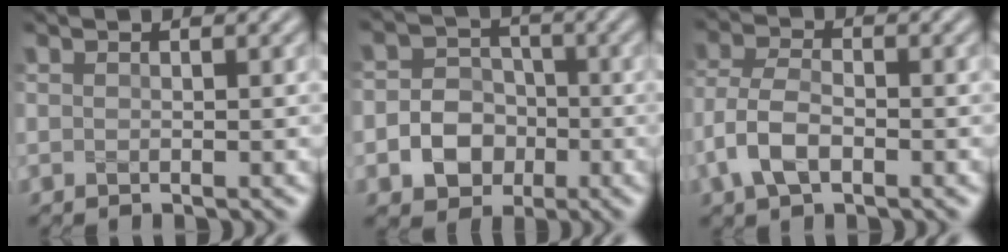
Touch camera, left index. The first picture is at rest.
{"total": 5.1, "force": [-1.5, 4.3, 2.2], "torque": [-0.012, -0.003, -0.045]}
{"total": 4.1, "force": [-1.7, 2.3, 3.0], "torque": [-0.065, 0.002, -0.041]}